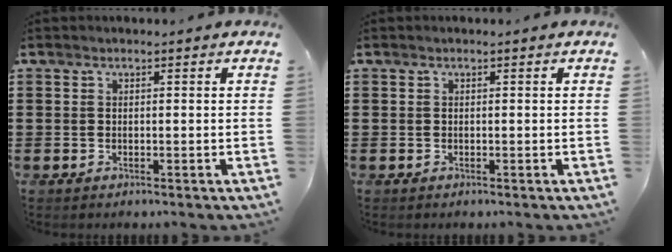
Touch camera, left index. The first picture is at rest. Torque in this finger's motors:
{"motor_torque": [-0.02, -0.02, 0.00, 0.00]}